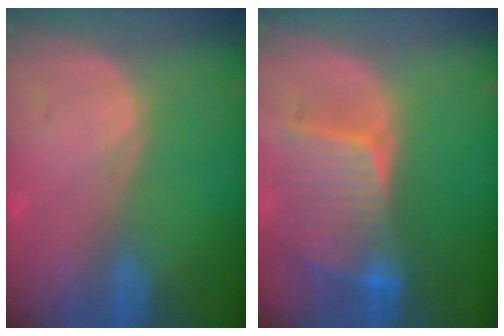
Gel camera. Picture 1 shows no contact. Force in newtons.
{"total": 8.3, "press": 7.7, "slide": 3.2}